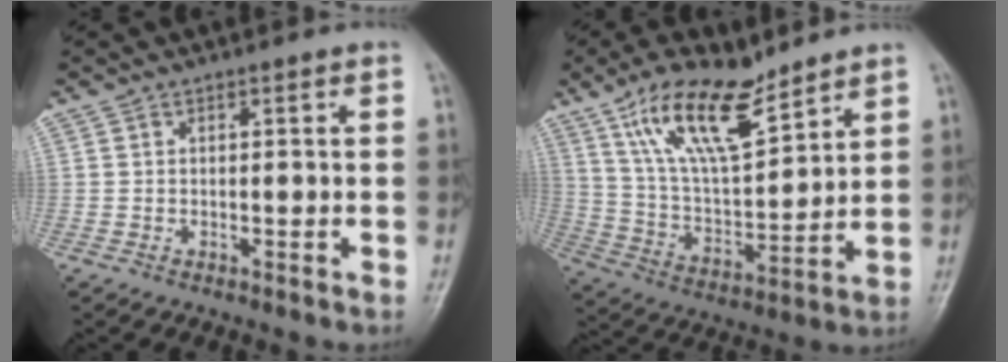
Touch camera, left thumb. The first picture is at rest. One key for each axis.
{"total": 16.2, "fx": 10.7, "fy": 5.9, "fz": 10.7, "tx": -0.170, "ty": -0.051, "tz": 0.210}